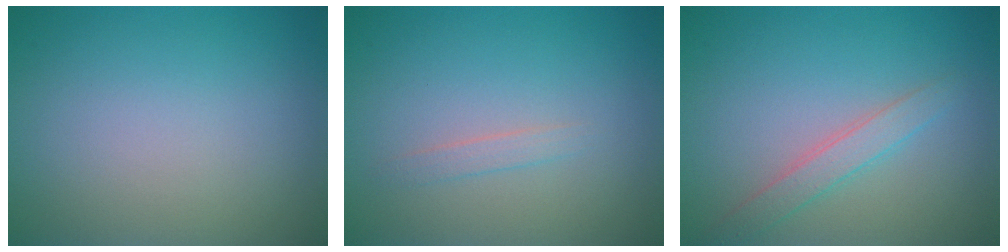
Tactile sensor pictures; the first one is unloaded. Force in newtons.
{"total": 0.9, "press": 0.9, "slide": 0.1}
{"total": 2.0, "press": 2.0, "slide": 0.1}